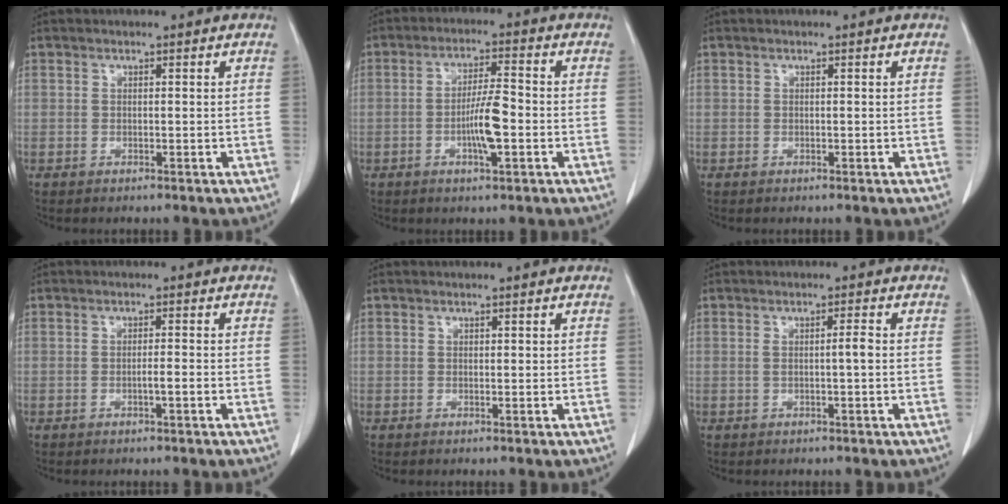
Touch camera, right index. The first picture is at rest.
{"total": 6.4, "force": [-1.7, 0.9, 6.1], "torque": [-0.115, 0.002, -0.030]}
{"total": 0.0}
{"total": 1.5, "force": [-0.6, 0.0, 1.4], "torque": [-0.022, 0.001, -0.012]}
{"total": 0.0}
{"total": 1.9, "force": [-0.1, -0.1, 1.9], "torque": [-0.032, 0.002, -0.001]}